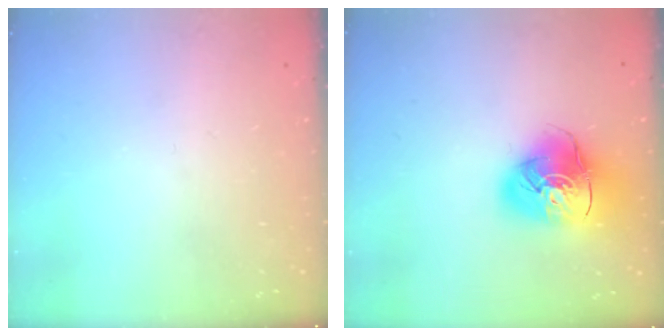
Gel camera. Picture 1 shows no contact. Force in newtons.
{"total": 14.9, "press": 14.7, "slide": 2.1}